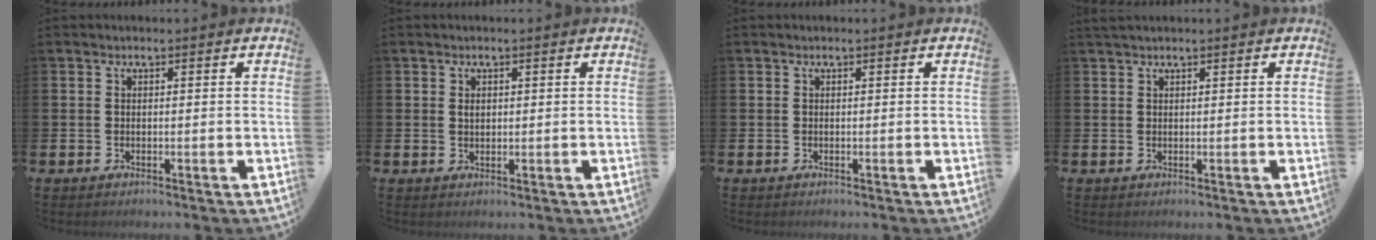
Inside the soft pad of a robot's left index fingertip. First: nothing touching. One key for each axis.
{"total": 1.0, "fx": 0.6, "fy": 0.6, "fz": 0.5, "tx": 0.002, "ty": -0.001, "tz": 0.008}
{"total": 0.0}
{"total": 1.0, "fx": 0.9, "fy": 0.1, "fz": 0.3, "tx": -0.002, "ty": 0.000, "tz": 0.016}